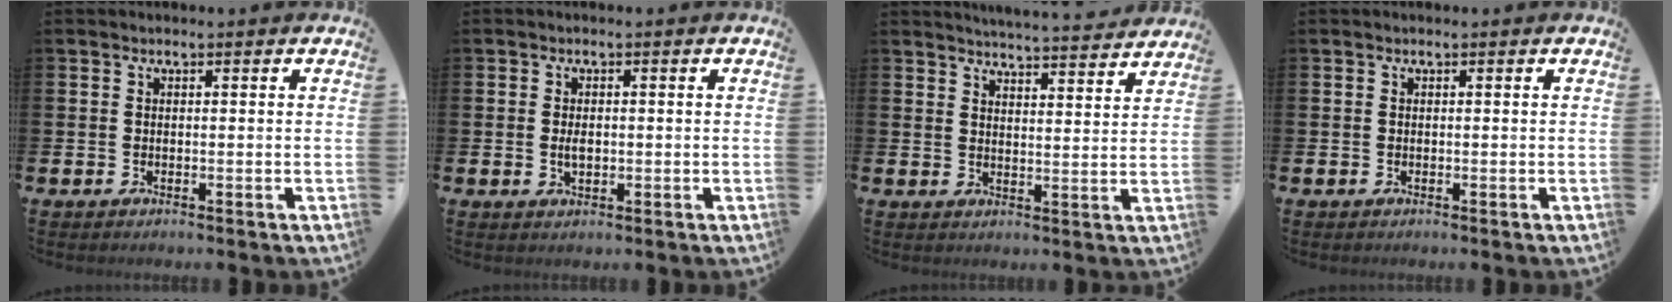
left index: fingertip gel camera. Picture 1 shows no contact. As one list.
[{"total": 1.8, "force": [0.0, 1.0, 1.5], "torque": [-0.019, 0.000, -0.003]}, {"total": 4.8, "force": [4.7, -0.3, 0.2], "torque": [-0.014, -0.035, 0.083]}, {"total": 0.0}]